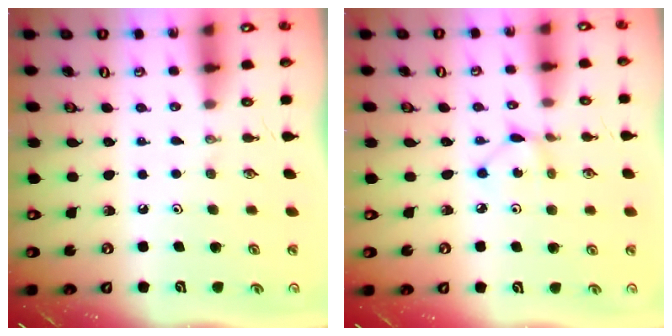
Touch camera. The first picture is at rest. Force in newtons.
{"total": 2.8, "press": 2.7, "slide": 0.3}